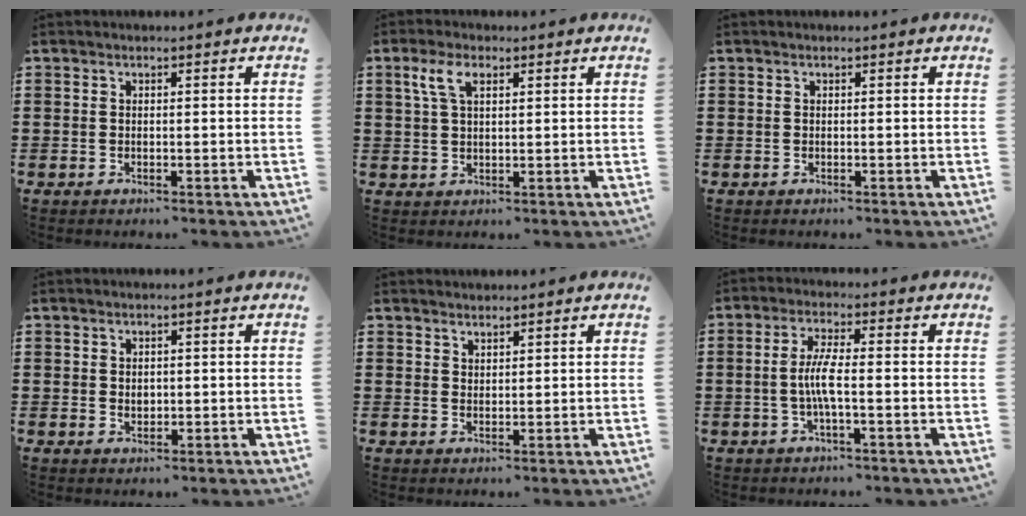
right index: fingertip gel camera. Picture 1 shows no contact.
{"total": 4.3, "force": [2.1, 1.9, 3.2], "torque": [-0.073, 0.010, 0.036]}
{"total": 0.0}
{"total": 1.1, "force": [0.2, 0.9, 0.6], "torque": [-0.012, 0.008, 0.004]}
{"total": 1.8, "force": [1.7, 0.5, -0.3], "torque": [0.002, 0.002, 0.034]}
{"total": 4.7, "force": [-0.7, 0.7, 4.6], "torque": [-0.097, -0.003, -0.021]}